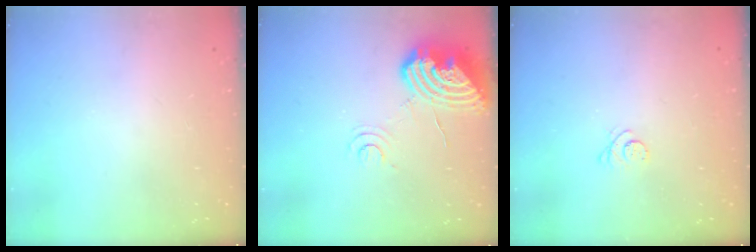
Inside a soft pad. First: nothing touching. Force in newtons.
{"total": 13.8, "press": 13.7, "slide": 2.0}
{"total": 2.6, "press": 2.6, "slide": 0.3}